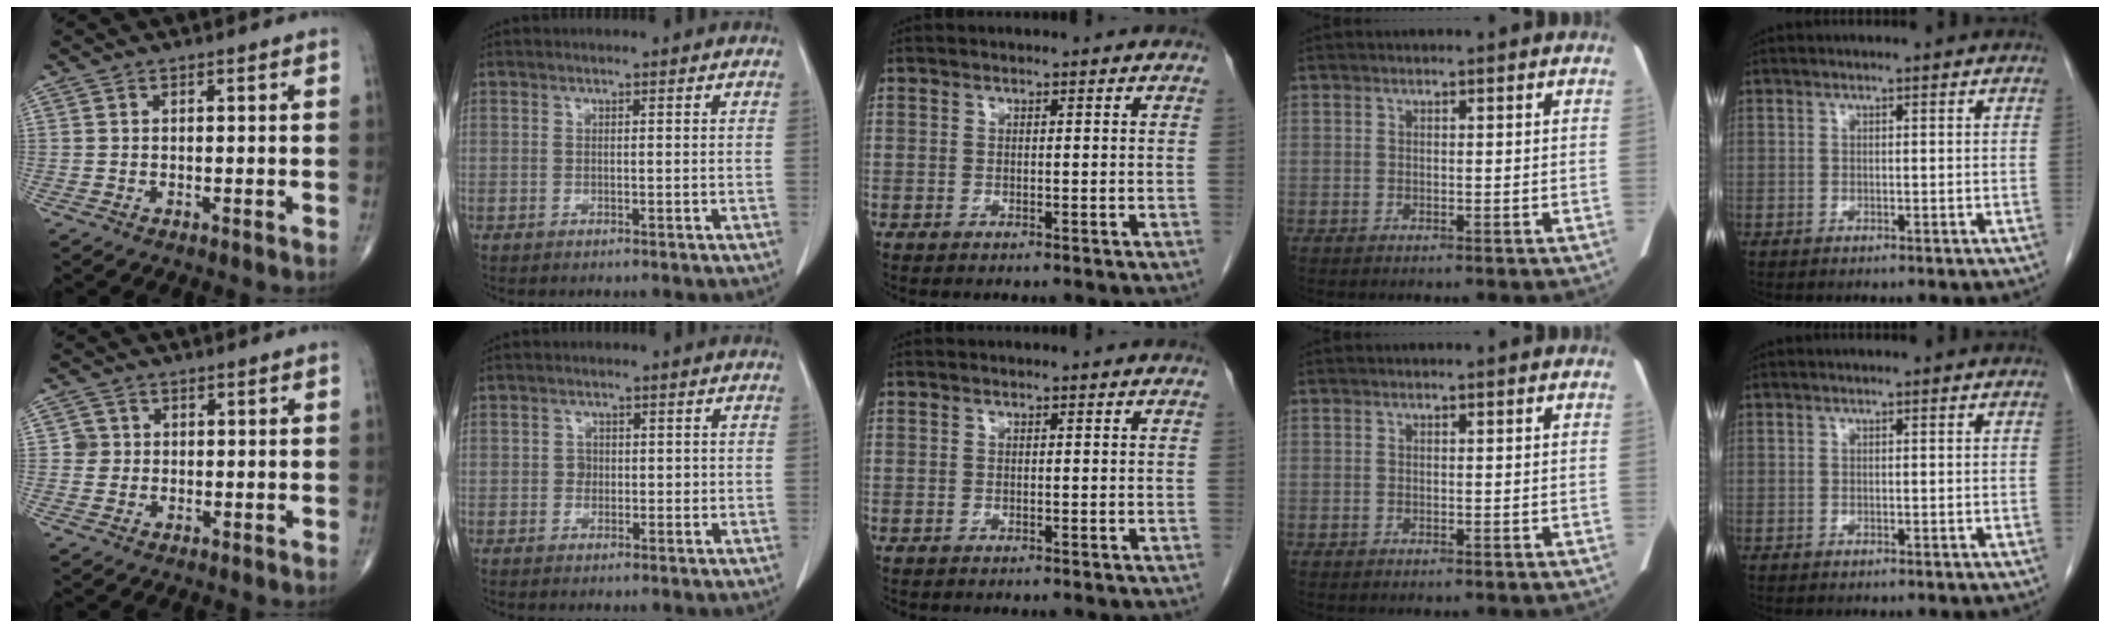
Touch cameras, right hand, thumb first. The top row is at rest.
{"thumb": {"total": 2.2, "force": [0.1, 2.2, 0.0], "torque": [0.016, 0.006, -0.002]}, "index": {"total": 1.6, "force": [-0.1, 1.4, 0.7], "torque": [-0.003, 0.008, 0.000]}}